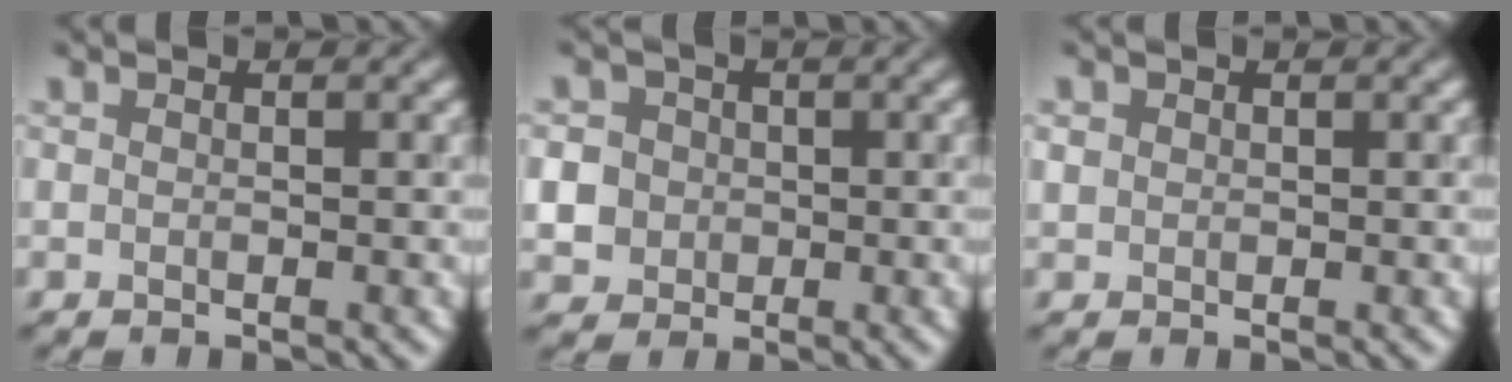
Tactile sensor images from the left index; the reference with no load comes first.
{"total": 6.4, "force": [-0.2, 6.0, 2.0], "torque": [-0.046, 0.016, -0.022]}
{"total": 0.8, "force": [0.3, 0.7, 0.1], "torque": [0.000, 0.000, 0.004]}